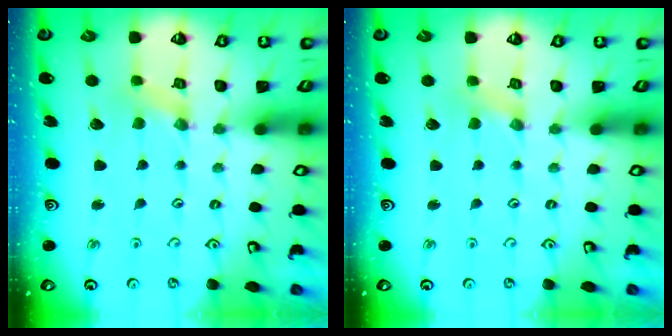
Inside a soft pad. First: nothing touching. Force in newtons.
{"total": 1.1, "press": 1.1, "slide": 0.3}